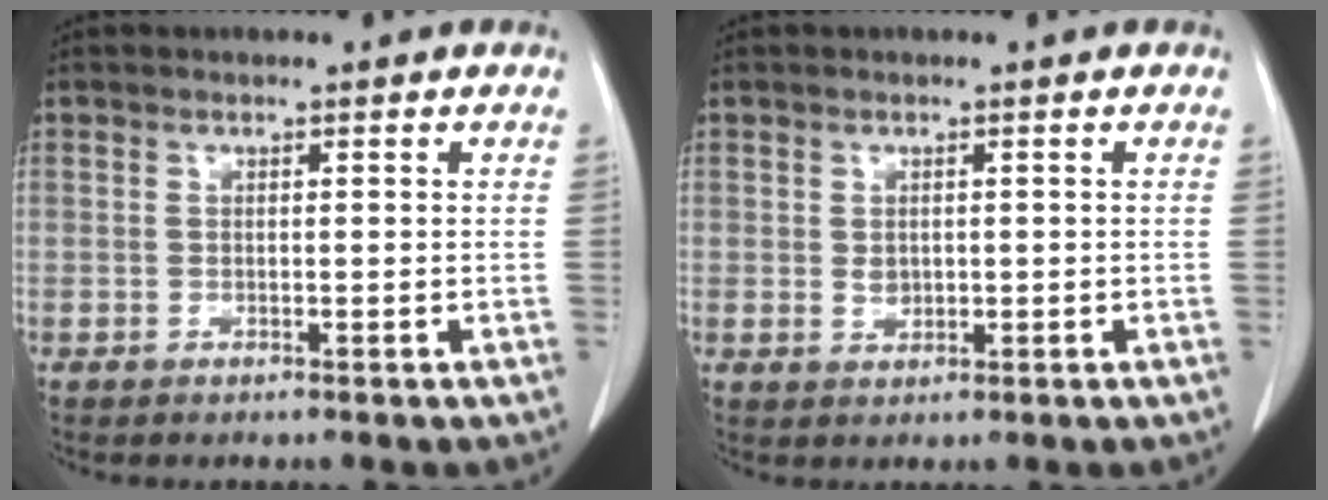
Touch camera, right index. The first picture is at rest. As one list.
[{"total": 2.1, "force": [0.0, 1.7, 1.2], "torque": [-0.021, 0.003, 0.007]}]